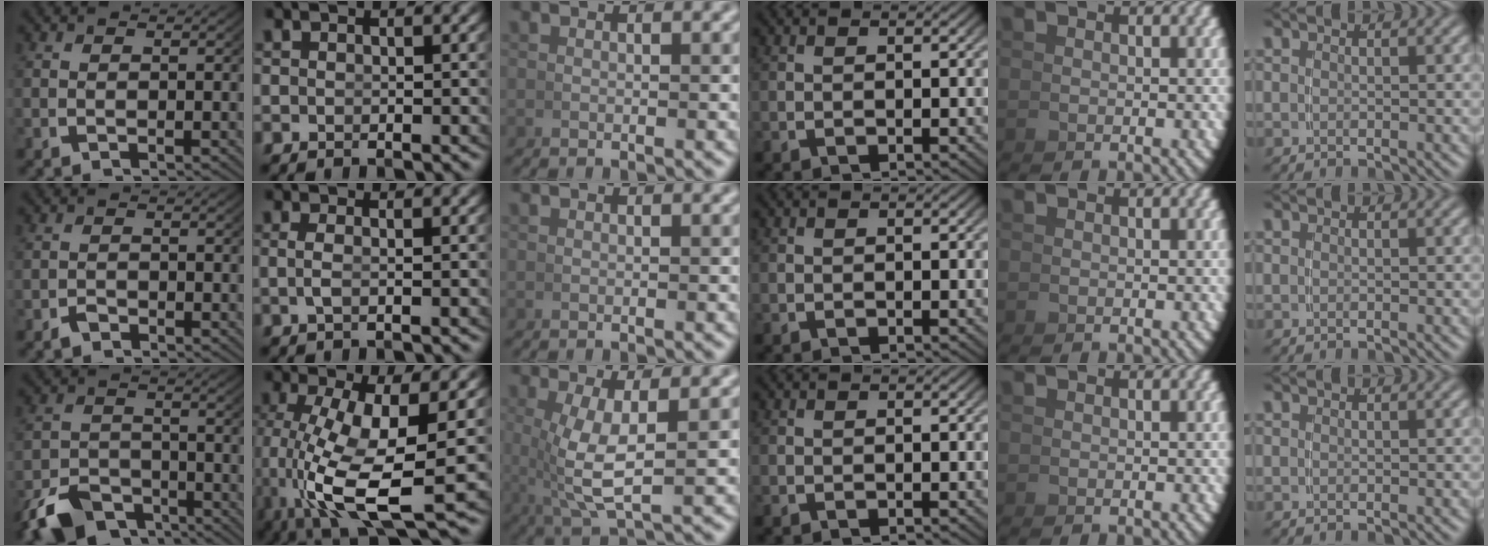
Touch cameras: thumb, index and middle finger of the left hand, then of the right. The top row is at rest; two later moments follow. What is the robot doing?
{"motion": "grasp_and_lifting", "object": "calculator"}